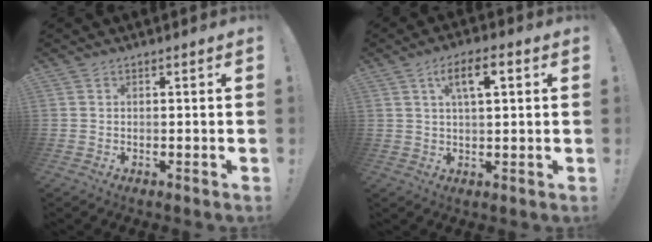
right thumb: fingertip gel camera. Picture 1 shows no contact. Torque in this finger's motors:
{"motor_torque": [-0.26, 0.33, 0.55, 0.63, 0.04]}